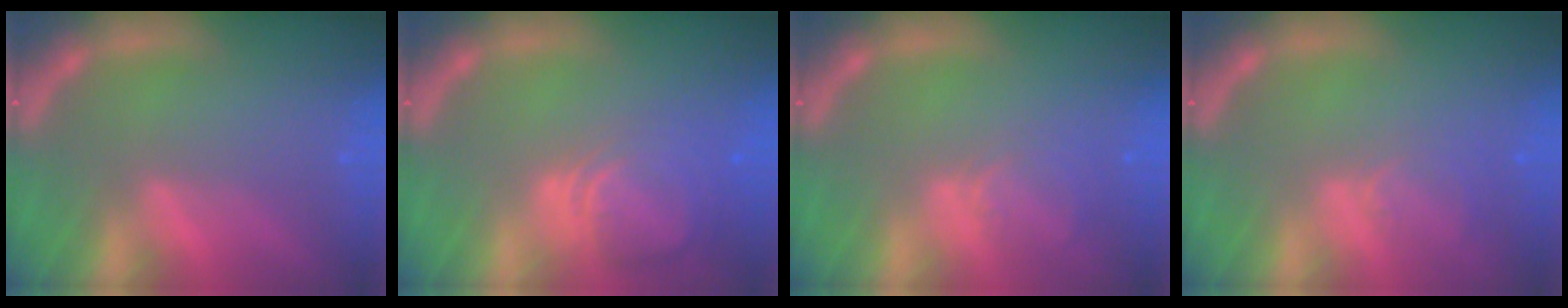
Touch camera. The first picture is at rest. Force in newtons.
{"total": 6.5}
{"total": 2.9}
{"total": 2.5}